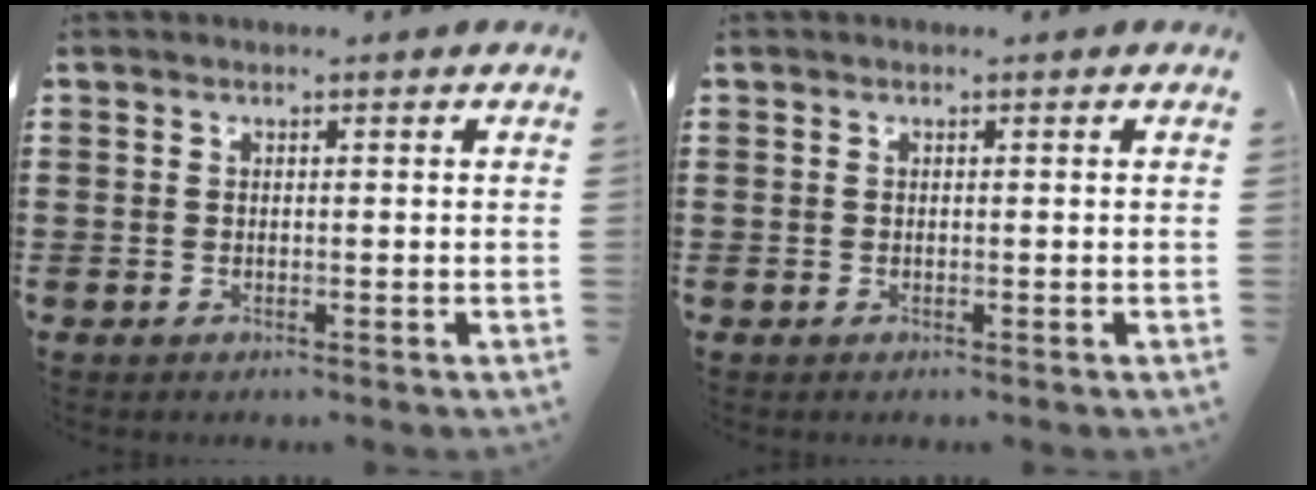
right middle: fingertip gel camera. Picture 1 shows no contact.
{"total": 0.0}